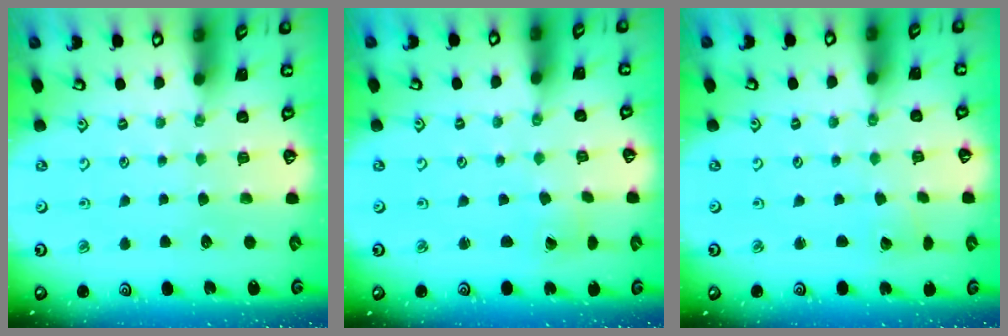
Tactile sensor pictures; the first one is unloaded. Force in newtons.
{"total": 0.7, "press": 0.7, "slide": 0.1}
{"total": 2.1, "press": 2.1, "slide": 0.1}